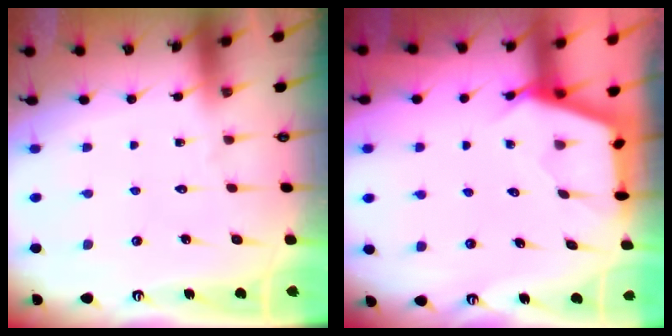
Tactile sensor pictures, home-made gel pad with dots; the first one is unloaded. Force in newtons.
{"total": 2.6, "press": 2.6, "slide": 0.3}